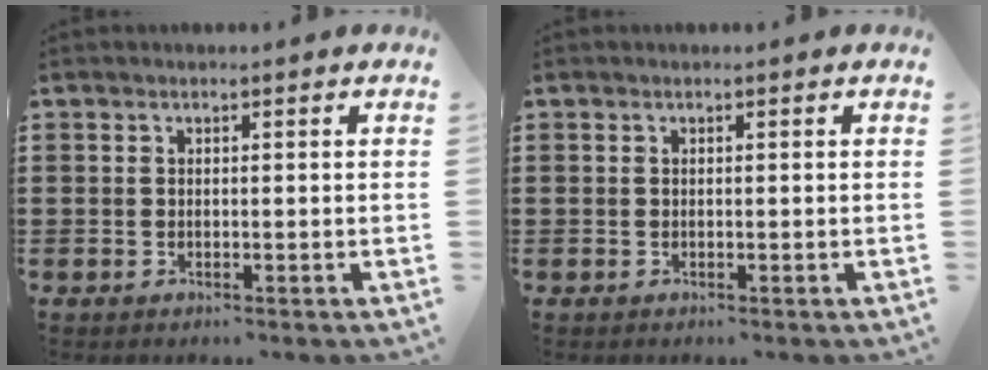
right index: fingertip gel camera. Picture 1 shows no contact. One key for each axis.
{"total": 0.0}